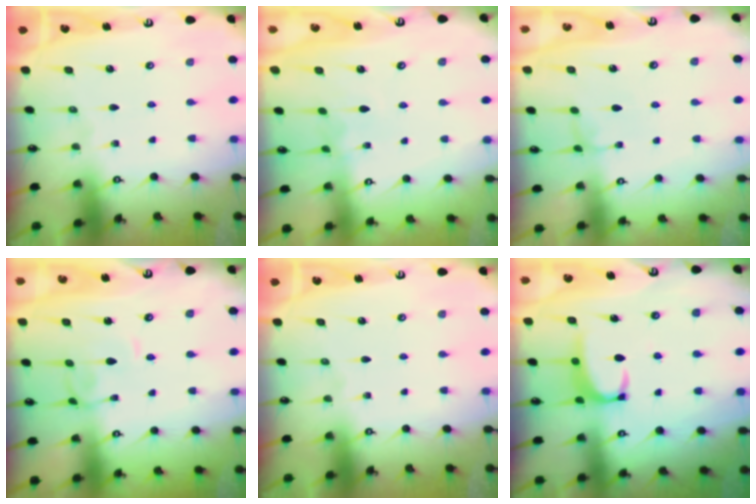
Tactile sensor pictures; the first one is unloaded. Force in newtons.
{"total": 4.0, "press": 4.0, "slide": 0.1}
{"total": 2.4, "press": 2.4, "slide": 0.3}
{"total": 1.9, "press": 1.9, "slide": 0.2}
{"total": 0.0}
{"total": 2.3, "press": 2.2, "slide": 0.8}